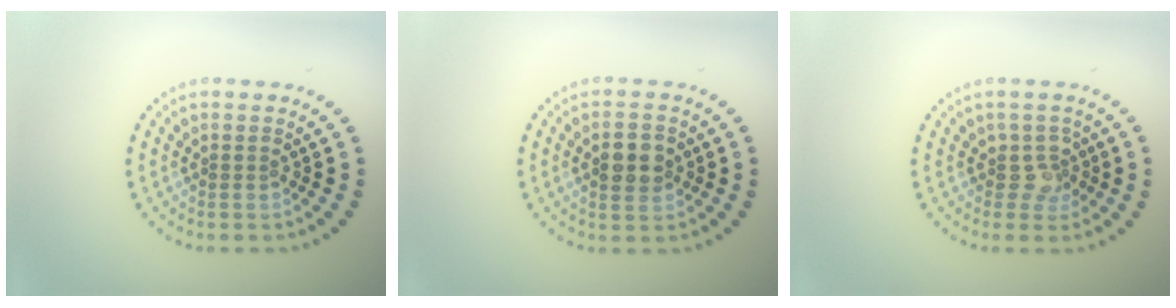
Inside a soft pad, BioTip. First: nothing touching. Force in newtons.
{"total": 3.3, "press": 3.3, "slide": 0.2}
{"total": 2.0, "press": 1.5, "slide": 1.3}